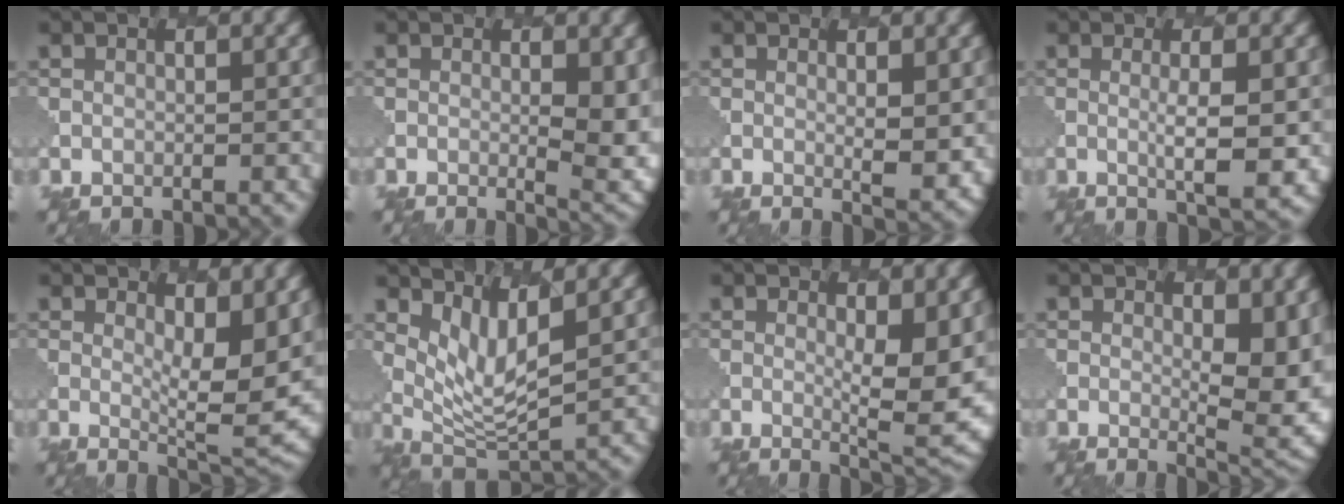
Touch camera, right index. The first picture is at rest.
{"total": 5.8, "force": [0.3, 2.0, 5.4], "torque": [-0.076, -0.014, 0.011]}
{"total": 3.0, "force": [0.9, 0.8, 2.8], "torque": [-0.043, -0.011, 0.020]}
{"total": 3.6, "force": [0.4, 0.7, 3.5], "torque": [-0.056, -0.005, 0.010]}
{"total": 6.7, "force": [1.5, 2.2, 6.2], "torque": [-0.096, -0.017, 0.030]}
{"total": 3.9, "force": [2.4, 1.0, 2.9], "torque": [-0.066, -0.017, 0.058]}
{"total": 6.7, "force": [0.7, 1.8, 6.4], "torque": [-0.097, -0.016, 0.019]}
{"total": 7.9, "force": [0.3, 3.2, 7.2], "torque": [-0.094, -0.013, 0.011]}